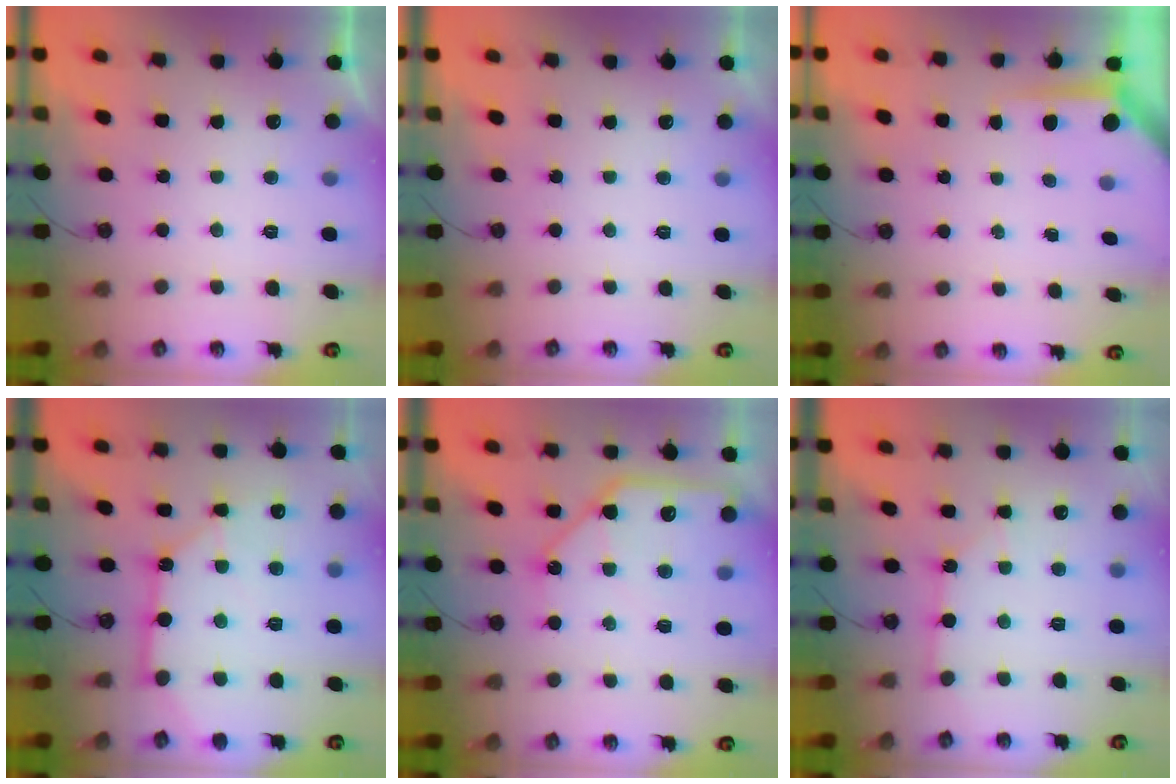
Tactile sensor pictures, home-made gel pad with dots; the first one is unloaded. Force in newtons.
{"total": 0.0}
{"total": 4.0, "press": 4.0, "slide": 0.3}
{"total": 13.6, "press": 13.5, "slide": 1.7}
{"total": 13.1, "press": 13.1, "slide": 0.8}
{"total": 2.9, "press": 2.9, "slide": 0.4}